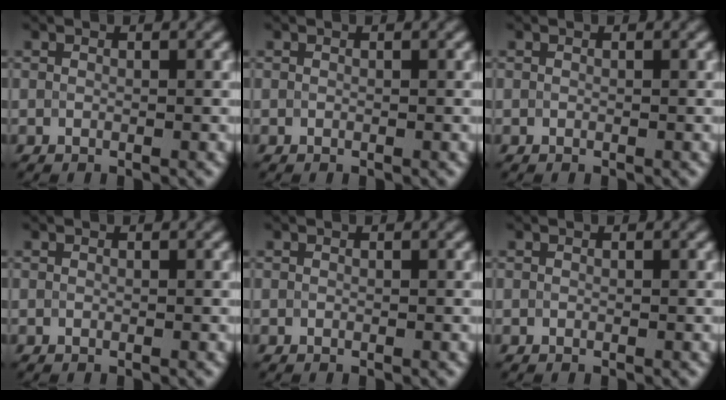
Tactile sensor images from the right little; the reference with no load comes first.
{"total": 0.0}
{"total": 0.0}
{"total": 0.0}
{"total": 0.0}
{"total": 0.0}